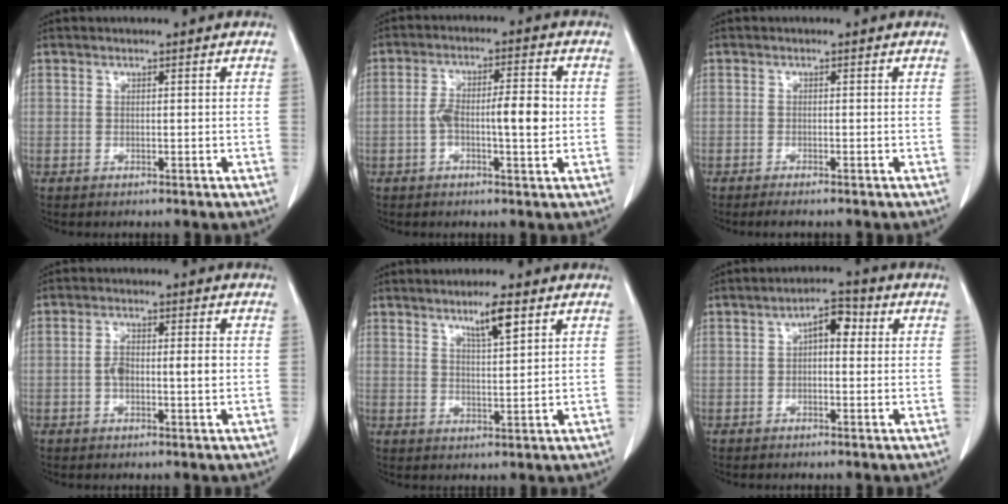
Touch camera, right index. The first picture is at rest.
{"total": 7.7, "force": [-0.7, 1.9, 7.5], "torque": [-0.135, 0.015, -0.013]}
{"total": 1.9, "force": [-1.6, 0.1, 1.0], "torque": [-0.014, -0.004, -0.022]}
{"total": 5.1, "force": [-0.3, 1.7, 4.8], "torque": [-0.091, 0.010, -0.005]}
{"total": 4.7, "force": [2.9, 0.3, 3.8], "torque": [-0.063, -0.003, 0.050]}
{"total": 4.6, "force": [0.9, 2.2, 4.0], "torque": [-0.059, 0.024, 0.009]}